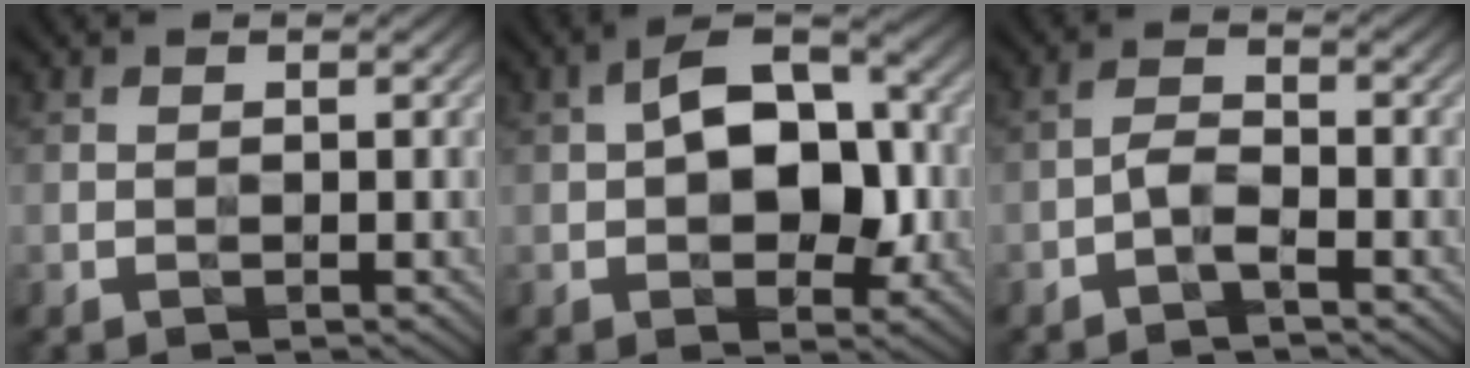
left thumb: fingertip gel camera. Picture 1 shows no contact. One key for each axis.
{"total": 9.6, "fx": 0.0, "fy": 5.6, "fz": 7.9, "tx": -0.119, "ty": 0.016, "tz": -0.012}
{"total": 2.4, "fx": -1.6, "fy": 0.7, "fz": 1.7, "tx": -0.039, "ty": 0.005, "tz": -0.039}